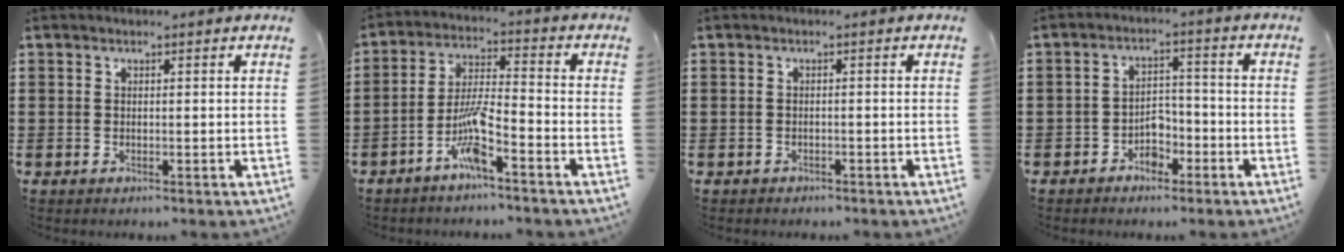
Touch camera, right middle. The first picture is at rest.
{"total": 7.1, "force": [-4.3, 0.9, 5.6], "torque": [-0.127, -0.005, -0.088]}
{"total": 0.8, "force": [-0.7, 0.3, -0.1], "torque": [-0.002, 0.002, -0.016]}
{"total": 3.4, "force": [-2.6, 1.8, 1.0], "torque": [-0.025, 0.007, -0.056]}